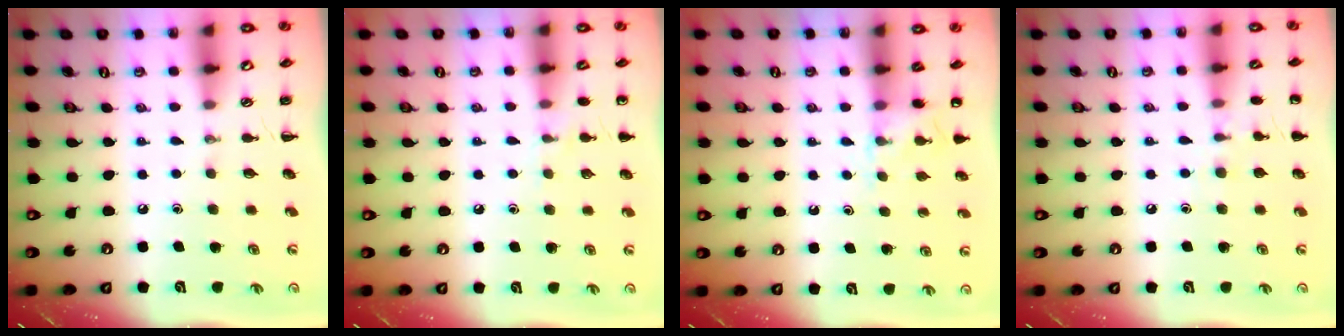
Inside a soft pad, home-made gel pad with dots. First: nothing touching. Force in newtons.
{"total": 4.6, "press": 4.4, "slide": 1.5}
{"total": 6.1, "press": 5.9, "slide": 1.6}
{"total": 5.9, "press": 5.6, "slide": 1.8}